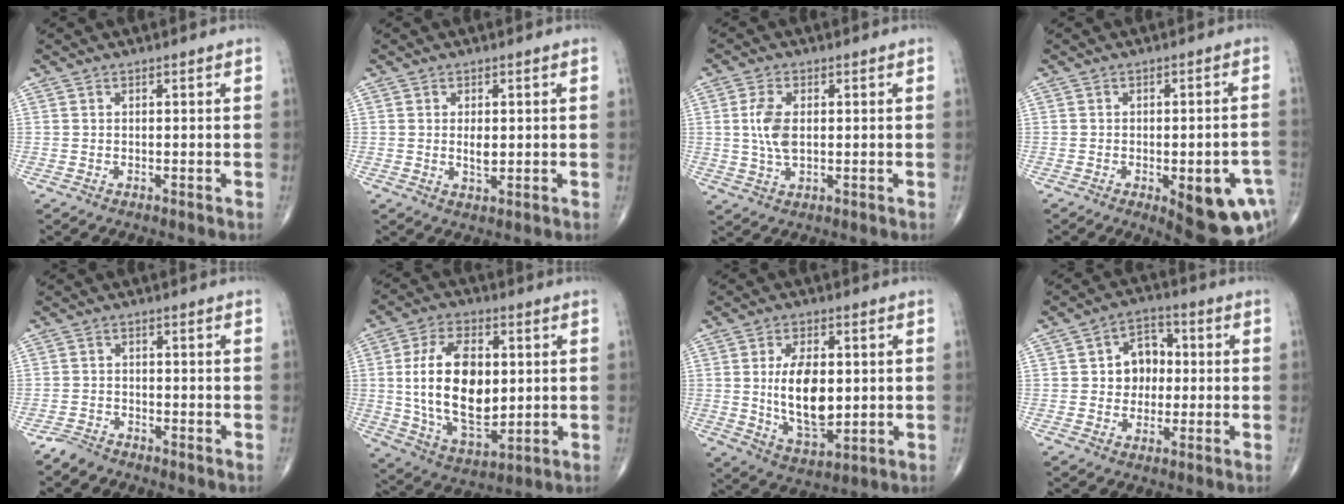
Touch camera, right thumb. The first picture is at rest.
{"total": 2.8, "force": [0.2, 1.4, 2.4], "torque": [-0.035, -0.005, 0.005]}
{"total": 6.0, "force": [0.6, 3.1, 5.1], "torque": [-0.110, -0.003, 0.012]}
{"total": 14.1, "force": [-5.4, 5.4, 11.9], "torque": [-0.099, 0.021, -0.049]}
{"total": 2.5, "force": [-2.4, 0.9, 0.1], "torque": [-0.004, 0.004, -0.049]}
{"total": 18.4, "force": [1.5, 10.3, 15.2], "torque": [-0.258, -0.010, 0.036]}
{"total": 13.1, "force": [0.6, 7.0, 11.0], "torque": [-0.175, -0.014, 0.021]}
{"total": 7.8, "force": [0.4, 6.2, 4.7], "torque": [-0.038, 0.018, -0.001]}